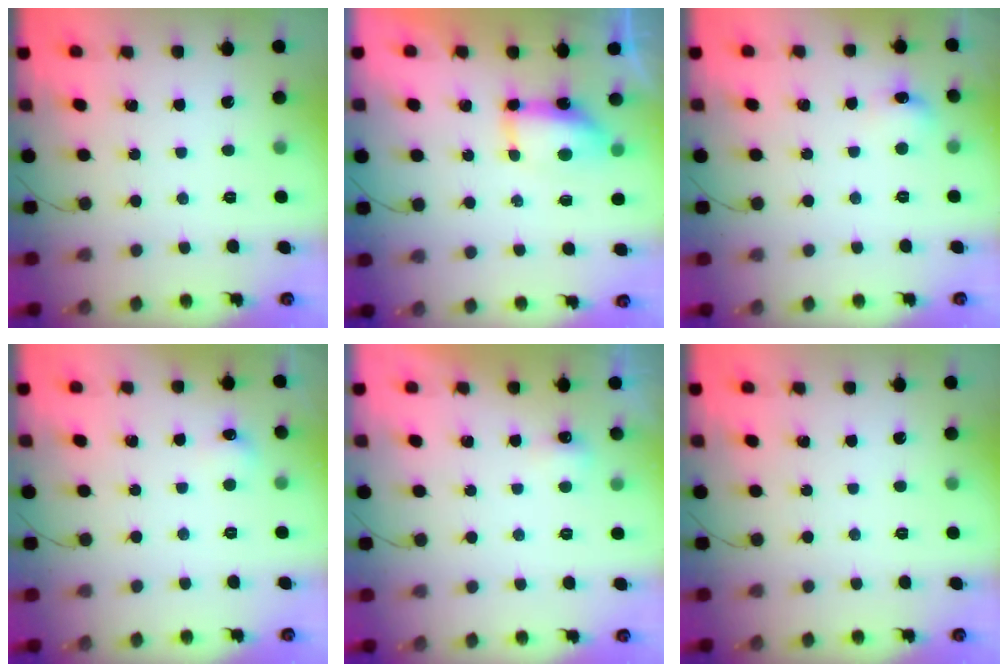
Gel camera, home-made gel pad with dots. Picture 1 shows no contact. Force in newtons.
{"total": 7.5, "press": 7.5, "slide": 0.6}
{"total": 6.7, "press": 6.6, "slide": 1.4}
{"total": 5.2, "press": 5.0, "slide": 1.4}
{"total": 3.7, "press": 3.6, "slide": 0.7}
{"total": 0.0}